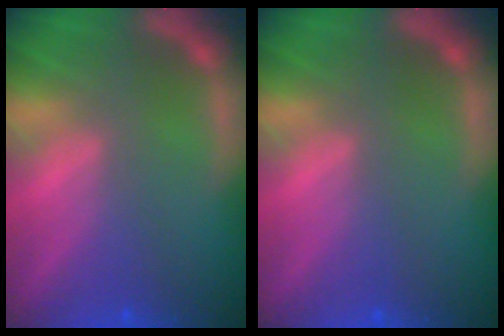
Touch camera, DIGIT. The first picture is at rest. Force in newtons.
{"total": 0.0}